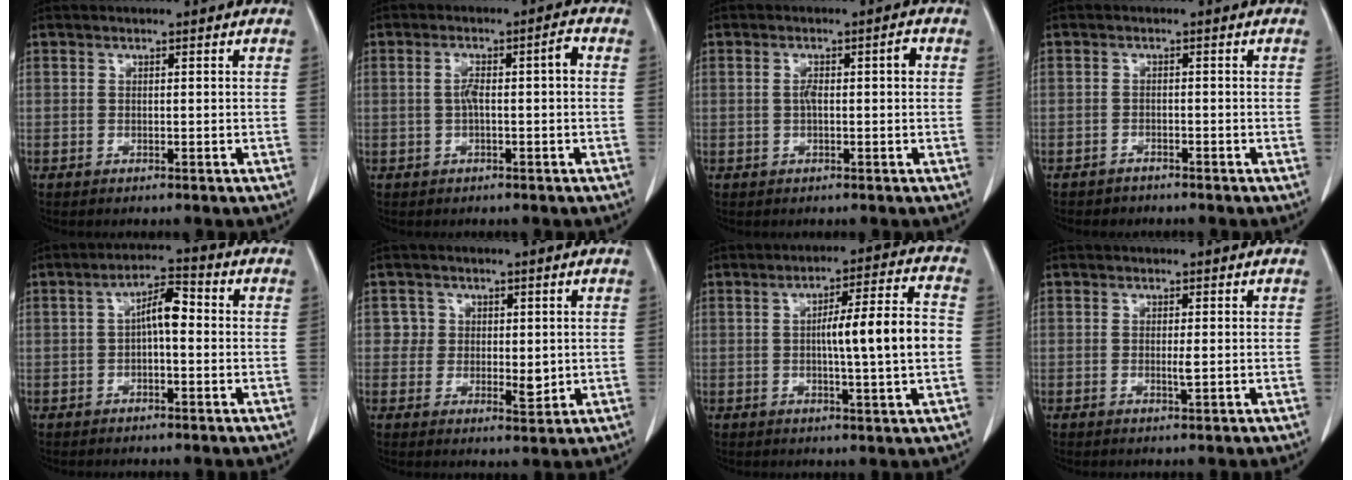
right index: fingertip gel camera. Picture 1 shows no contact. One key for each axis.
{"total": 4.6, "fx": 0.1, "fy": 0.6, "fz": 4.6, "tx": -0.083, "ty": 0.021, "tz": 0.004}
{"total": 3.4, "fx": 0.3, "fy": 0.8, "fz": 3.3, "tx": -0.061, "ty": 0.015, "tz": 0.006}
{"total": 1.9, "fx": -1.7, "fy": 0.9, "fz": 0.1, "tx": -0.007, "ty": 0.001, "tz": -0.027}
{"total": 5.1, "fx": 0.0, "fy": 1.5, "fz": 4.9, "tx": -0.085, "ty": 0.021, "tz": -0.002}
{"total": 3.9, "fx": 0.7, "fy": 3.3, "fz": 1.8, "tx": -0.012, "ty": -0.004, "tz": 0.011}
{"total": 11.0, "fx": -0.4, "fy": 0.1, "fz": 11.0, "tx": -0.169, "ty": 0.013, "tz": -0.010}
{"total": 1.1, "fx": 0.0, "fy": 0.0, "fz": 1.1, "tx": -0.023, "ty": -0.003, "tz": 0.001}